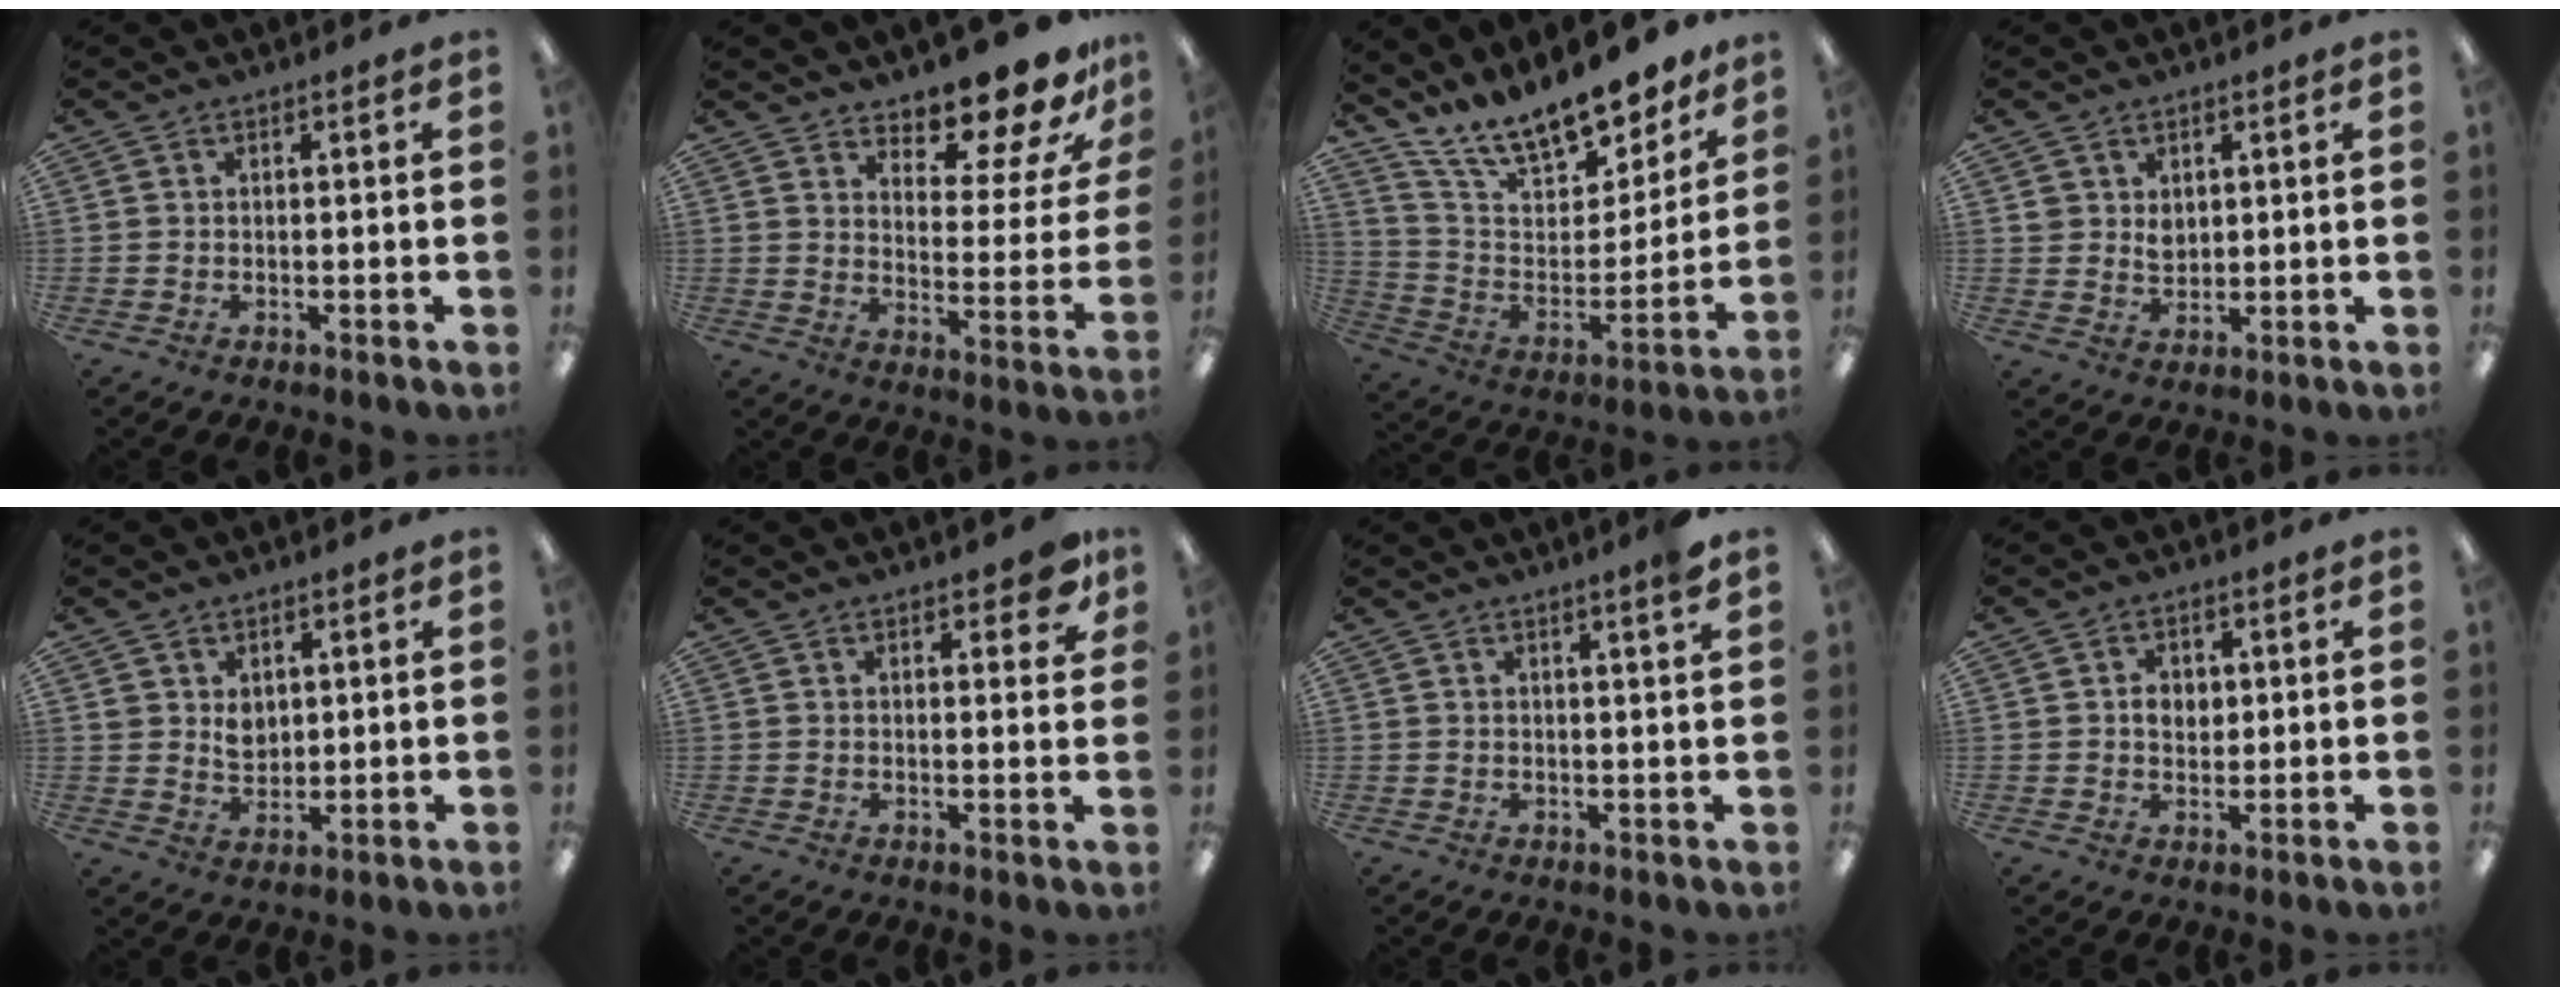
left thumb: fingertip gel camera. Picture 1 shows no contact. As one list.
[{"total": 13.7, "force": [12.3, 3.3, 5.0], "torque": [-0.075, -0.109, 0.208]}, {"total": 16.8, "force": [14.6, 5.1, 6.4], "torque": [-0.129, -0.112, 0.258]}, {"total": 3.5, "force": [1.8, 2.8, 0.9], "torque": [-0.010, -0.002, 0.032]}, {"total": 4.3, "force": [2.5, 3.3, 1.3], "torque": [-0.012, -0.008, 0.043]}, {"total": 5.6, "force": [3.8, 2.2, 3.4], "torque": [-0.034, -0.016, 0.062]}, {"total": 3.2, "force": [2.4, -0.5, 2.0], "torque": [-0.035, -0.011, 0.039]}, {"total": 3.4, "force": [0.7, 2.7, 1.9], "torque": [-0.025, 0.001, 0.008]}]